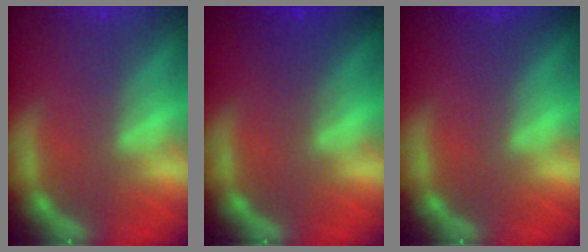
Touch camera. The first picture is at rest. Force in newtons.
{"total": 1.9}
{"total": 0.0}